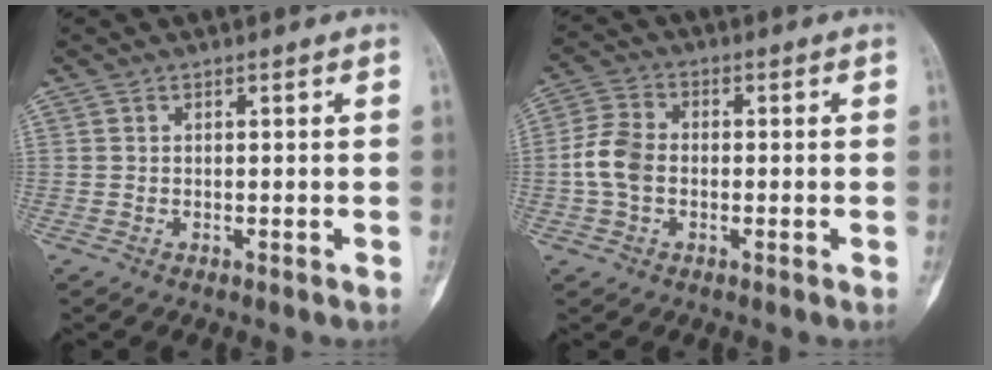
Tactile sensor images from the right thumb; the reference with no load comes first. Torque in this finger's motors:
{"motor_torque": [0.48, 0.42, 0.45, 0.03, 0.06]}